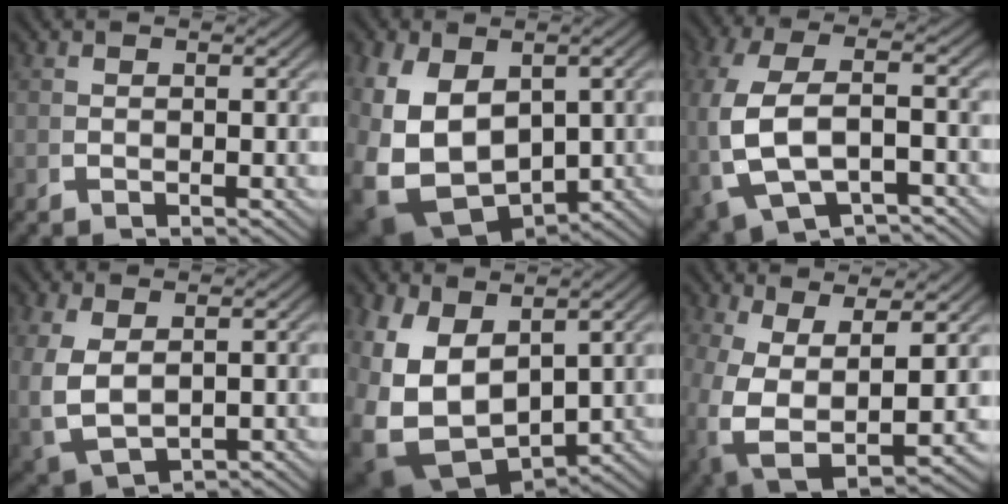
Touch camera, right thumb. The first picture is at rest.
{"total": 14.5, "force": [-2.8, 10.7, 9.4], "torque": [-0.248, -0.075, -0.011]}
{"total": 7.7, "force": [-1.9, 4.3, 6.1], "torque": [-0.156, -0.018, -0.008]}
{"total": 5.2, "force": [-0.3, 3.6, 3.8], "torque": [-0.104, -0.030, 0.025]}
{"total": 13.1, "force": [-2.3, 9.6, 8.7], "torque": [-0.231, -0.072, -0.004]}
{"total": 9.2, "force": [-1.2, 5.8, 7.0], "torque": [-0.173, -0.050, 0.009]}